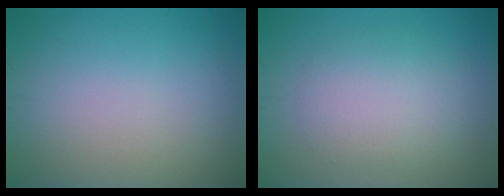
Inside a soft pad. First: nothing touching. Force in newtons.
{"total": 3.9, "press": 3.9, "slide": 0.4}